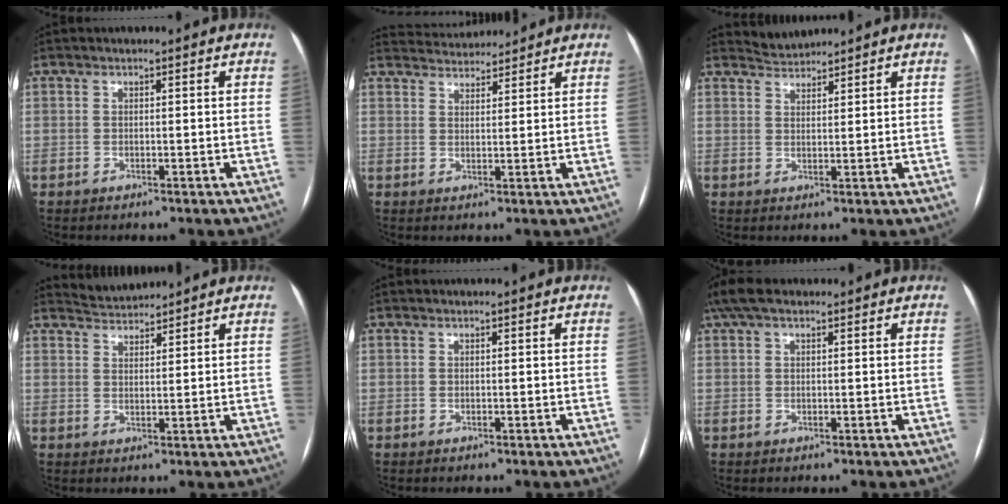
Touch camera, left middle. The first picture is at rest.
{"total": 6.1, "force": [6.0, 0.7, 0.4], "torque": [-0.013, 0.025, 0.092]}
{"total": 2.5, "force": [2.4, -0.2, -0.8], "torque": [0.004, 0.006, 0.052]}
{"total": 3.1, "force": [3.0, -0.2, -0.7], "torque": [0.002, 0.010, 0.062]}
{"total": 0.0}
{"total": 4.4, "force": [3.0, 1.8, 2.7], "torque": [-0.064, 0.039, 0.059]}